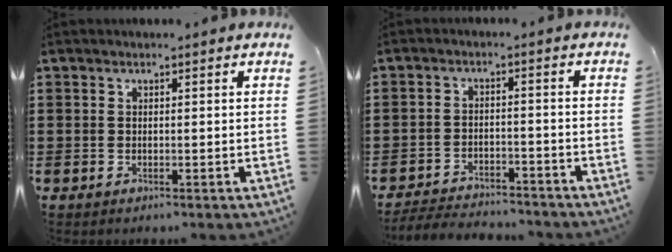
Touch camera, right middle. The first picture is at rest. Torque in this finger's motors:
{"motor_torque": [0.21, 0.07, 0.04, 0.05]}